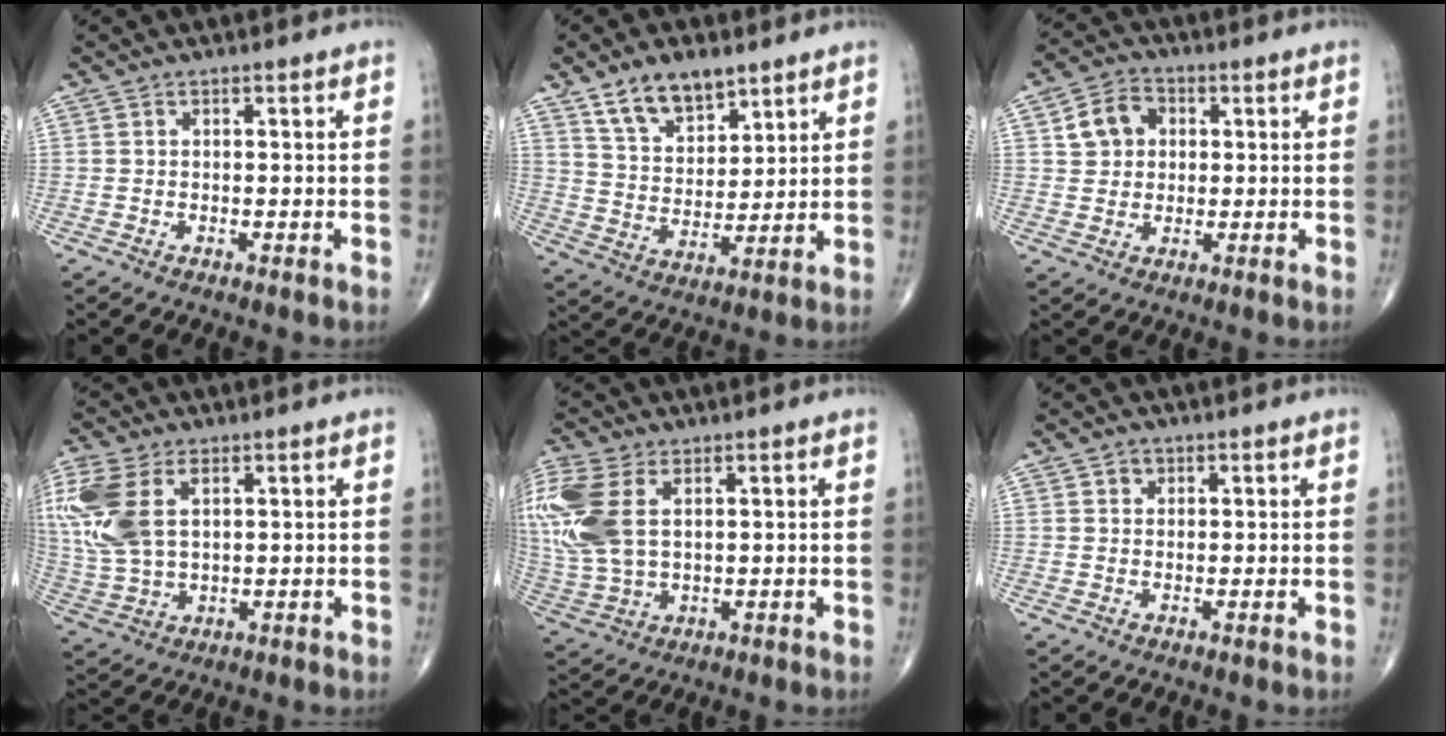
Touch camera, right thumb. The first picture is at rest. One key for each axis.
{"total": 11.1, "fx": 7.3, "fy": 5.8, "fz": 5.9, "tx": -0.076, "ty": -0.041, "tz": 0.139}
{"total": 7.0, "fx": 1.6, "fy": 5.8, "fz": 3.6, "tx": -0.043, "ty": 0.006, "tz": 0.021}
{"total": 16.0, "fx": 4.9, "fy": 9.4, "fz": 11.9, "tx": -0.296, "ty": -0.004, "tz": 0.099}
{"total": 17.0, "fx": 4.6, "fy": 10.2, "fz": 12.8, "tx": -0.334, "ty": -0.002, "tz": 0.096}
{"total": 1.4, "fx": 0.6, "fy": 1.2, "fz": 0.4, "tx": 0.006, "ty": -0.001, "tz": 0.004}